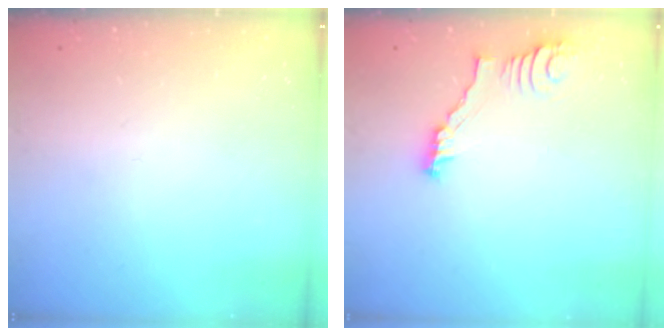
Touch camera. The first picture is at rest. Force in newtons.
{"total": 3.5, "press": 3.5, "slide": 0.3}